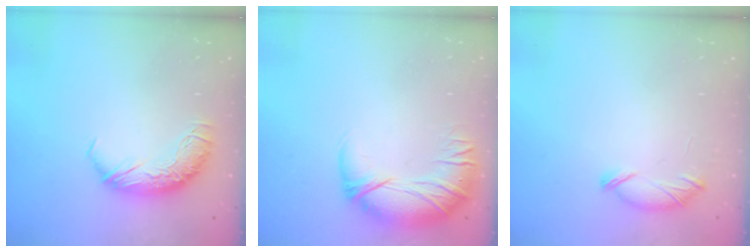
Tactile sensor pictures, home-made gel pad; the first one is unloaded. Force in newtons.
{"total": 3.0, "press": 0.1, "slide": 3.0}
{"total": 6.8, "press": 6.8, "slide": 0.3}